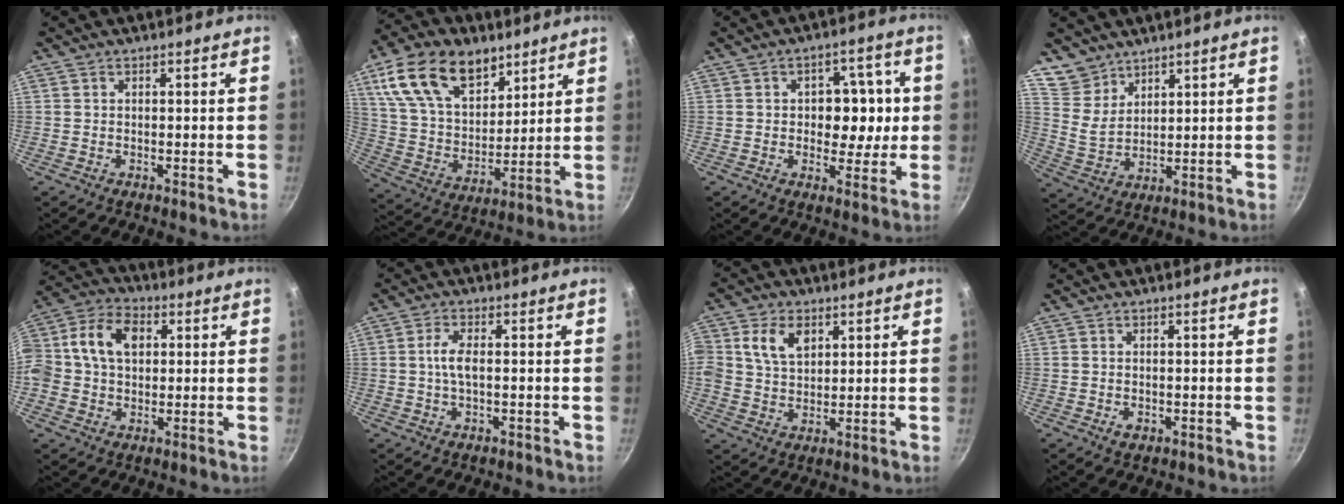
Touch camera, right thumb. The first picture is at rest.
{"total": 20.8, "force": [11.2, 12.7, 12.2], "torque": [-0.190, -0.041, 0.205]}
{"total": 9.5, "force": [0.4, 7.1, 6.3], "torque": [-0.037, 0.007, 0.003]}
{"total": 7.4, "force": [6.0, 4.2, 1.1], "torque": [-0.004, -0.023, 0.127]}
{"total": 16.2, "force": [2.6, 11.9, 10.7], "torque": [-0.198, 0.035, 0.026]}
{"total": 4.1, "force": [-0.1, 1.7, 3.7], "torque": [-0.080, 0.006, -0.008]}
{"total": 8.0, "force": [2.9, 5.7, 4.9], "torque": [-0.076, -0.003, 0.049]}
{"total": 1.5, "force": [-0.5, 1.1, 1.0], "torque": [-0.016, -0.002, -0.008]}